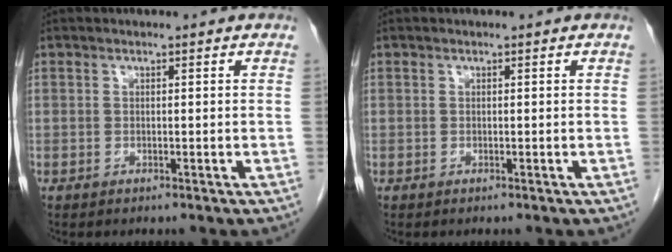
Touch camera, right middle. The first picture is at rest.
{"total": 0.0}